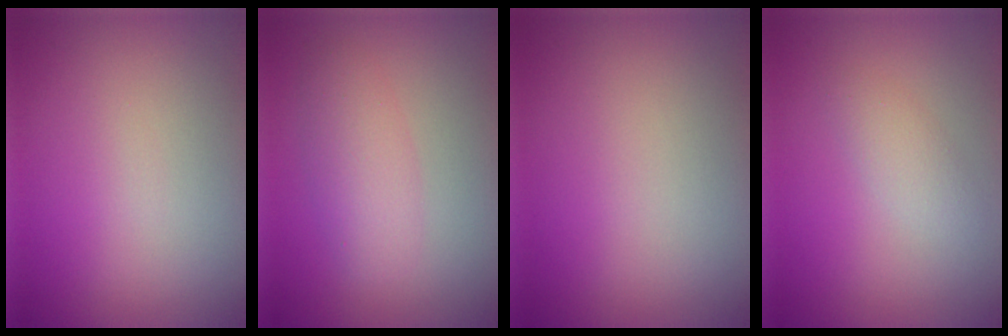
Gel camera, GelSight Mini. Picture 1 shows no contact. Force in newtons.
{"total": 3.0, "press": 3.0, "slide": 0.1}
{"total": 0.0}
{"total": 1.6, "press": 1.6, "slide": 0.1}